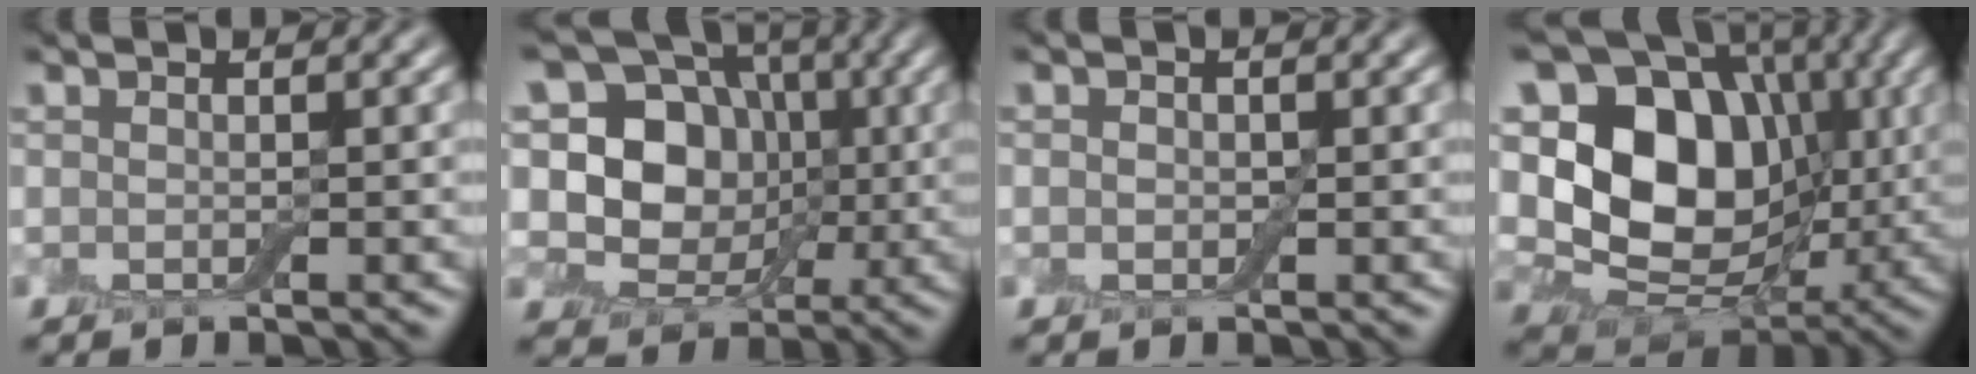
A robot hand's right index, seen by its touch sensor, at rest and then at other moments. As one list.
[{"total": 10.3, "force": [1.1, 8.5, 5.7], "torque": [-0.102, 0.019, -0.005]}, {"total": 0.7, "force": [0.0, 0.6, 0.4], "torque": [-0.003, -0.001, -0.003]}, {"total": 14.6, "force": [2.2, 11.1, 9.3], "torque": [-0.157, 0.020, 0.027]}]